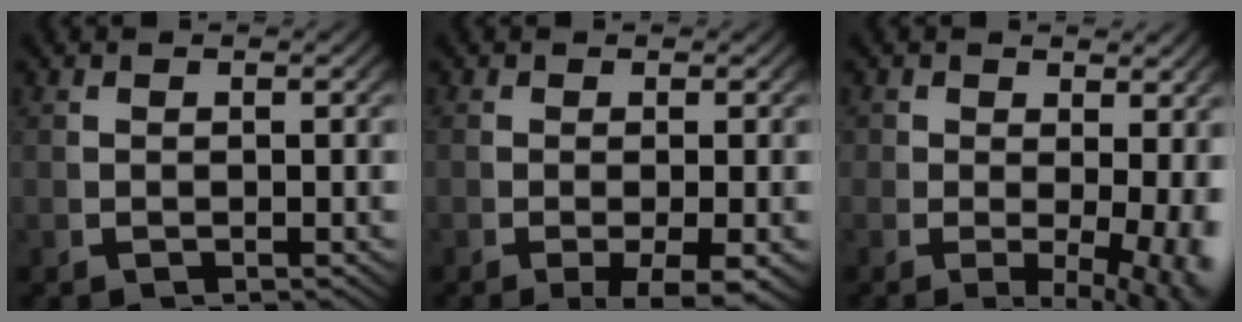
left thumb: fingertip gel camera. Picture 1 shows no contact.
{"total": 4.1, "force": [-2.1, 1.5, 3.1], "torque": [-0.054, -0.015, -0.025]}
{"total": 5.8, "force": [-0.9, 3.3, 4.7], "torque": [-0.061, -0.032, -0.006]}